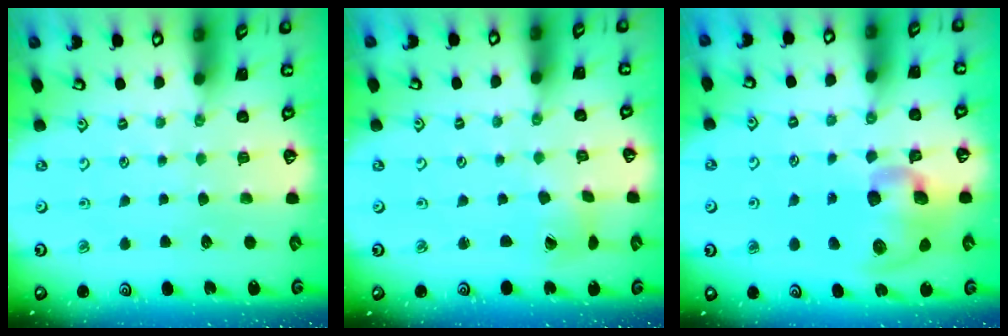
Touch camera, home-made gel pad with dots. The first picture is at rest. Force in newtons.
{"total": 2.1, "press": 2.0, "slide": 0.3}
{"total": 14.3, "press": 14.1, "slide": 2.1}